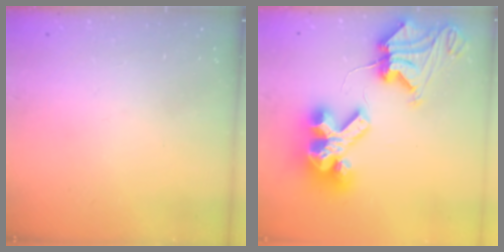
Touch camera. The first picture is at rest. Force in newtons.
{"total": 18.4, "press": 18.3, "slide": 2.4}